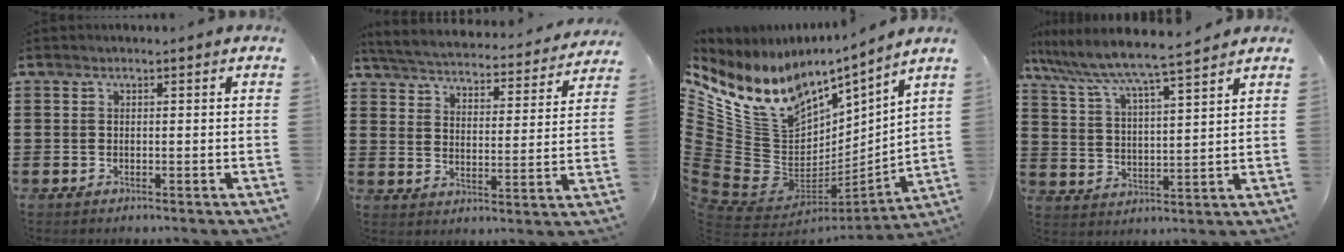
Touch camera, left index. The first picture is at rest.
{"total": 4.2, "force": [4.1, -0.1, 0.4], "torque": [-0.032, -0.034, 0.065]}
{"total": 13.0, "force": [5.7, 9.6, 6.7], "torque": [-0.169, -0.061, 0.097]}
{"total": 6.5, "force": [6.0, -0.5, 2.5], "torque": [-0.075, -0.042, 0.098]}